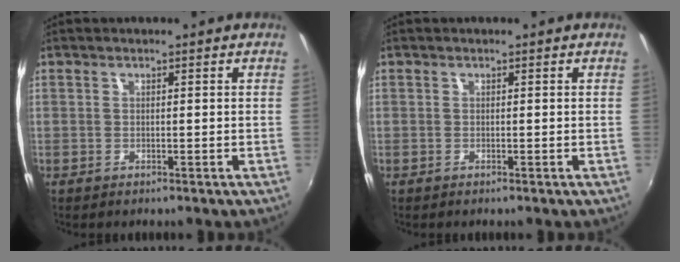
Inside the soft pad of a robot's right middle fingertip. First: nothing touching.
{"total": 0.0}